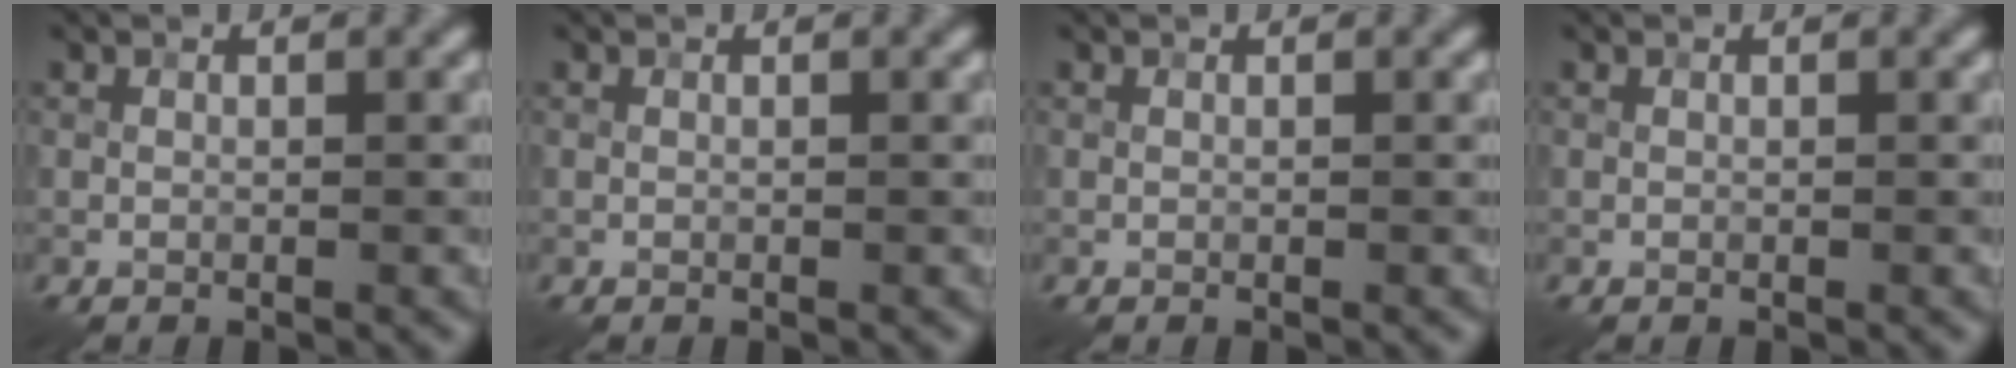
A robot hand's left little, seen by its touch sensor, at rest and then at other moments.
{"total": 0.0}
{"total": 0.0}
{"total": 0.0}